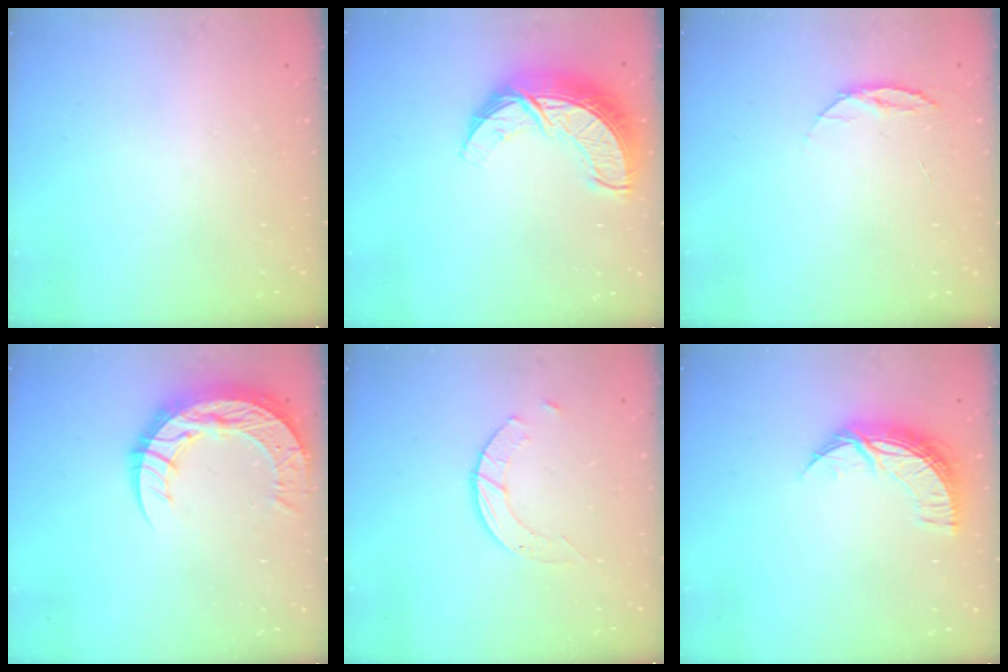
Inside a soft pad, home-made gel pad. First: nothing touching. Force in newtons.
{"total": 14.4, "press": 14.4, "slide": 1.0}
{"total": 6.6, "press": 6.5, "slide": 0.7}
{"total": 15.4, "press": 15.3, "slide": 1.2}
{"total": 4.1, "press": 4.1, "slide": 0.4}
{"total": 10.0, "press": 10.0, "slide": 0.5}